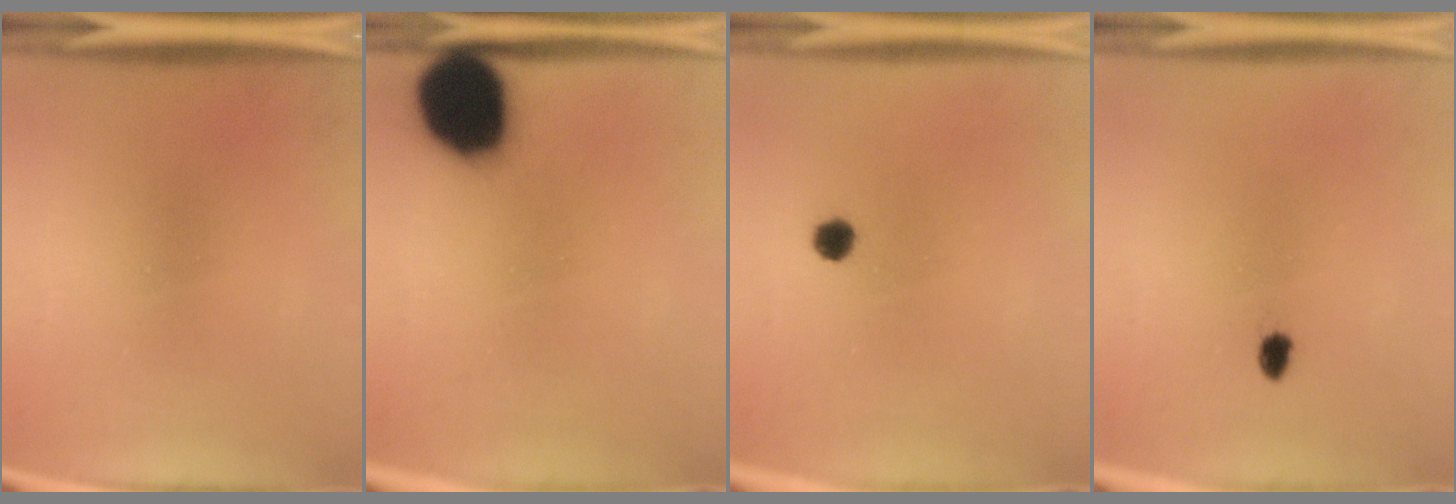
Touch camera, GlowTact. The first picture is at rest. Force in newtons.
{"total": 14.7}
{"total": 1.8}
{"total": 1.4}